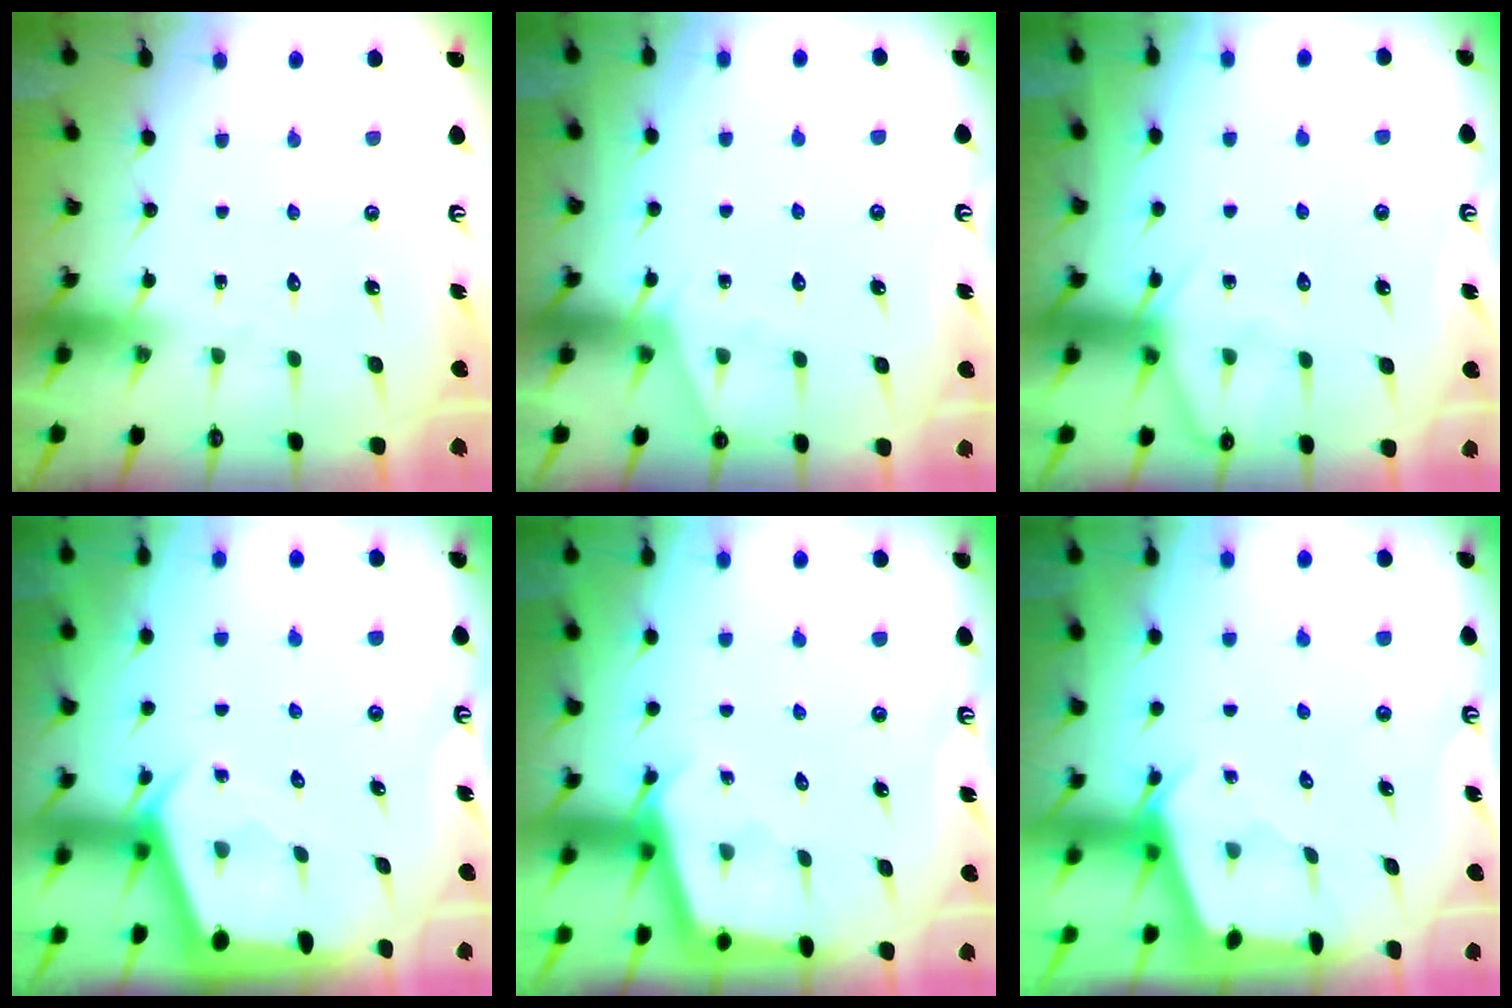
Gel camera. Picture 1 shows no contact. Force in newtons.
{"total": 5.7, "press": 5.7, "slide": 0.7}
{"total": 6.9, "press": 6.8, "slide": 0.7}
{"total": 2.4, "press": 2.4, "slide": 0.3}
{"total": 2.7, "press": 2.7, "slide": 0.3}
{"total": 2.4, "press": 2.4, "slide": 0.3}